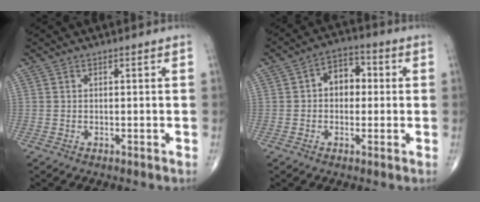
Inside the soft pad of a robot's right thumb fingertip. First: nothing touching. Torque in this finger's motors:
{"motor_torque": [-0.34, 0.15, 0.50, 0.10, 0.03]}